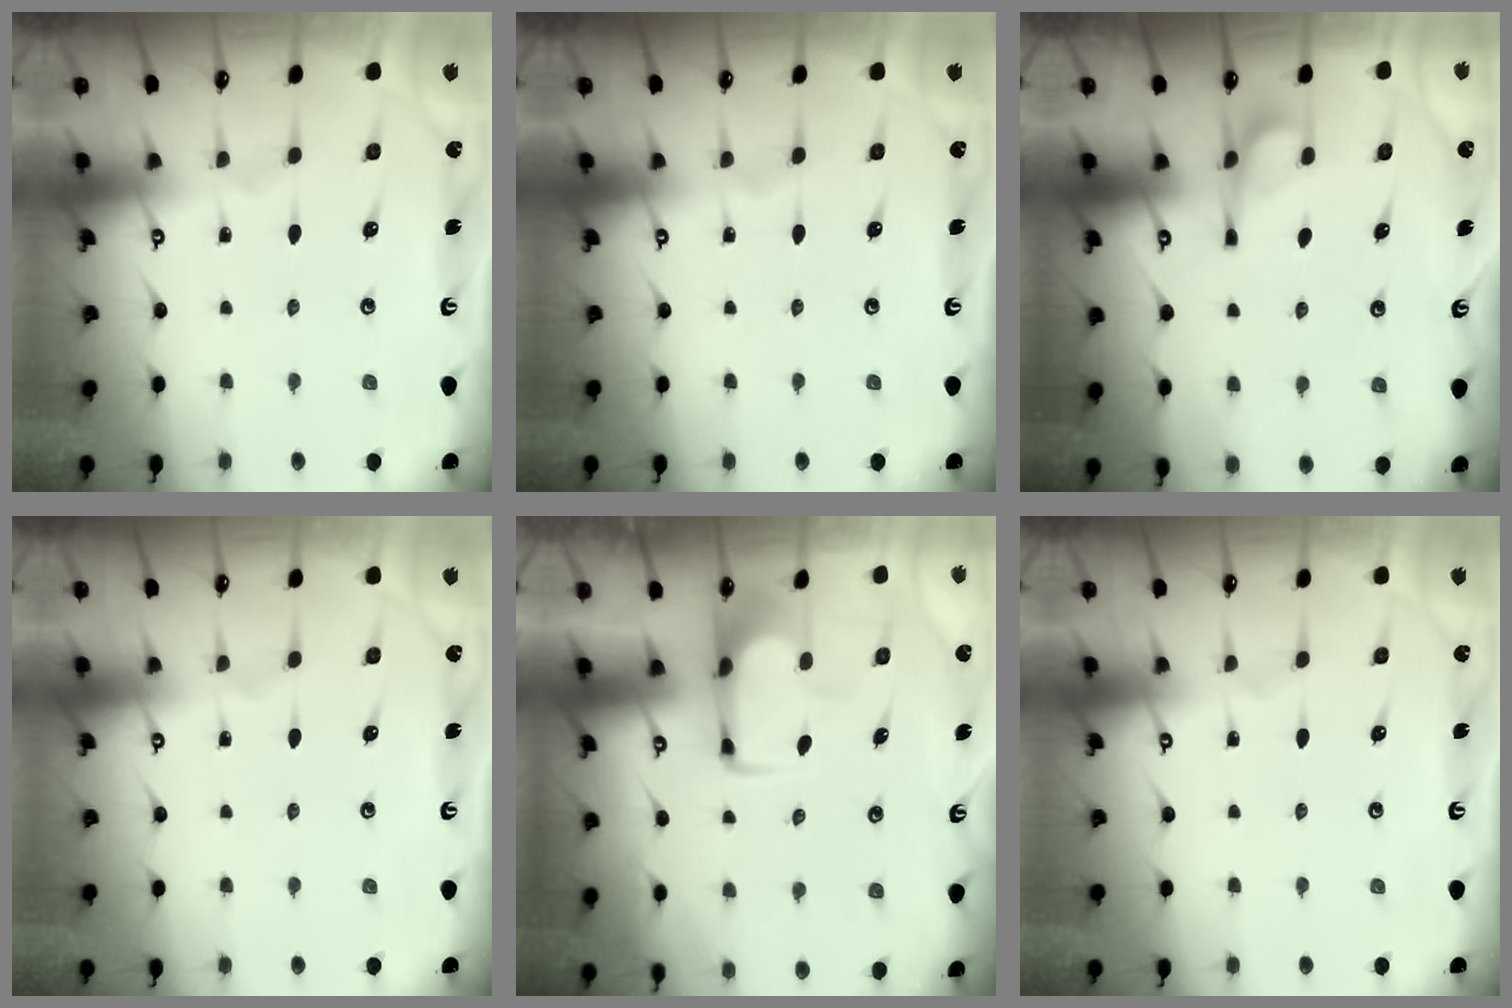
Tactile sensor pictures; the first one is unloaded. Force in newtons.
{"total": 0.0}
{"total": 5.5, "press": 5.5, "slide": 0.7}
{"total": 0.0}
{"total": 2.0, "press": 2.0, "slide": 0.4}
{"total": 0.0}